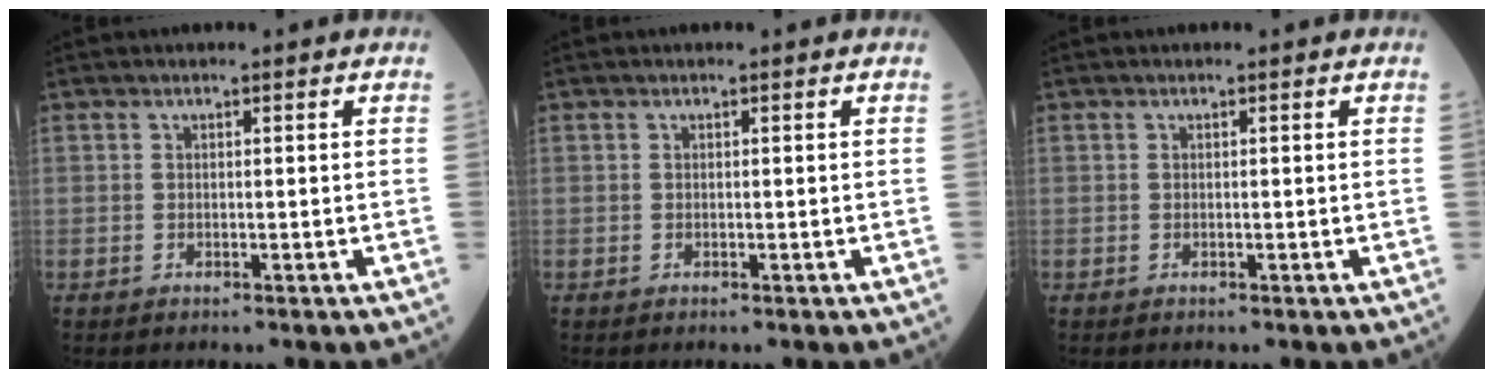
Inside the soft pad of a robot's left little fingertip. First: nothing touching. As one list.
[{"total": 0.0}, {"total": 0.0}]